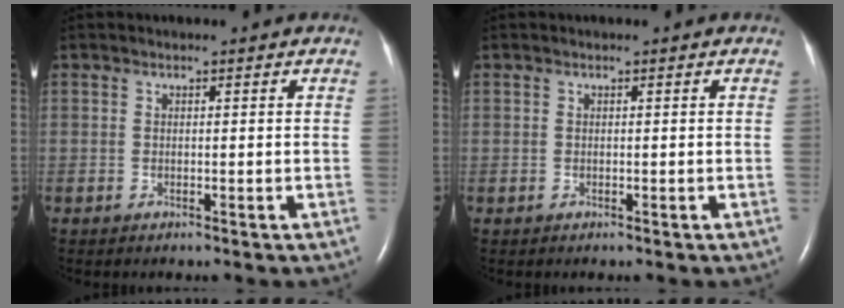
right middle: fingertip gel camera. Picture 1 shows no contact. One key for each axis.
{"total": 0.0}